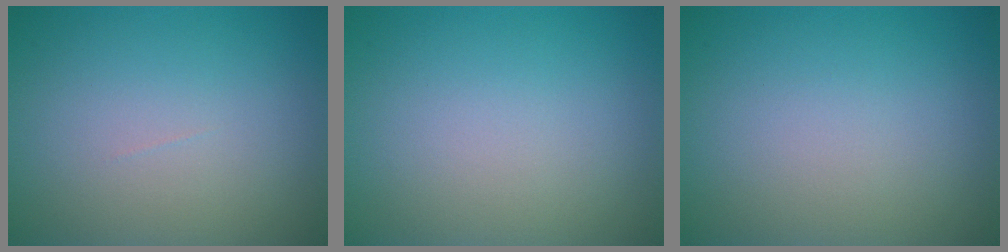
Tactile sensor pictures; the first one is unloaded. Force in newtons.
{"total": 0.0}
{"total": 0.0}